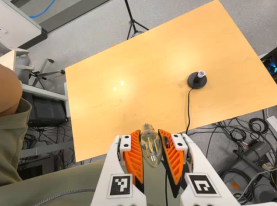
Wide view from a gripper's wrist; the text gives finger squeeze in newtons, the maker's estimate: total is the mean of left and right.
{"total": 23.3, "left": 25.5, "right": 21.2}